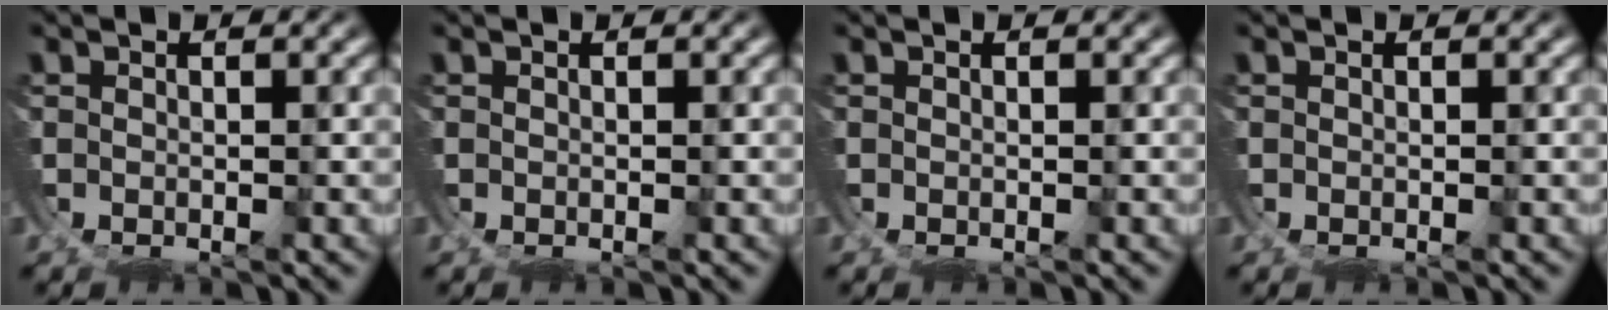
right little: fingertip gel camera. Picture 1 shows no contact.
{"total": 0.0}
{"total": 0.0}
{"total": 0.0}